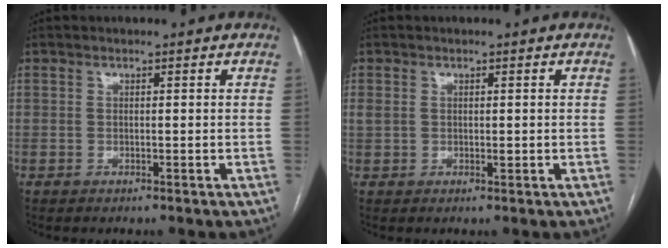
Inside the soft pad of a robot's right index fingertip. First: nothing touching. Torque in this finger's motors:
{"motor_torque": [0.12, -0.01, 0.05, 0.03]}